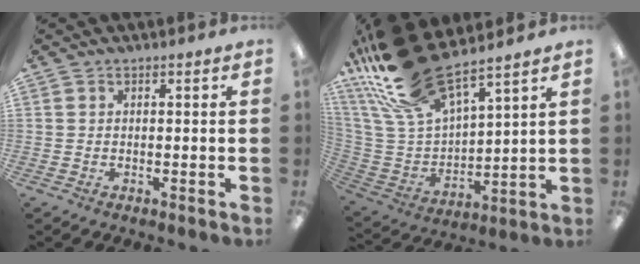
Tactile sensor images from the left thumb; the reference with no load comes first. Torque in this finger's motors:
{"motor_torque": [2.18, 0.77, 1.59, -1.18, 0.46]}